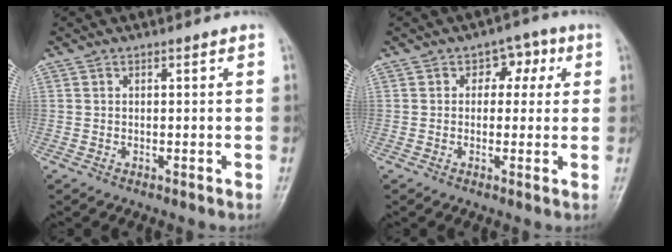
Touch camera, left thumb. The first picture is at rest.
{"total": 5.2, "force": [1.4, 3.9, 3.2], "torque": [-0.001, 0.005, 0.009]}